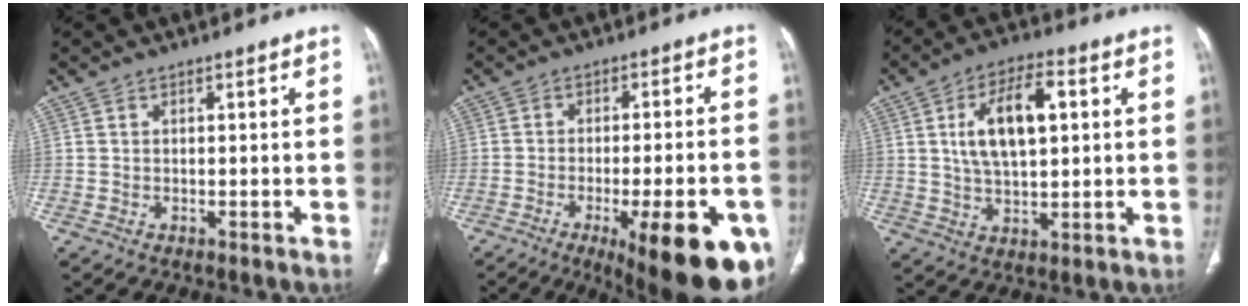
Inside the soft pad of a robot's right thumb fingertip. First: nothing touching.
{"total": 21.8, "force": [-10.1, 6.6, 18.2], "torque": [-0.177, 0.022, -0.129]}
{"total": 11.4, "force": [2.6, 5.7, 9.5], "torque": [-0.157, 0.004, 0.046]}